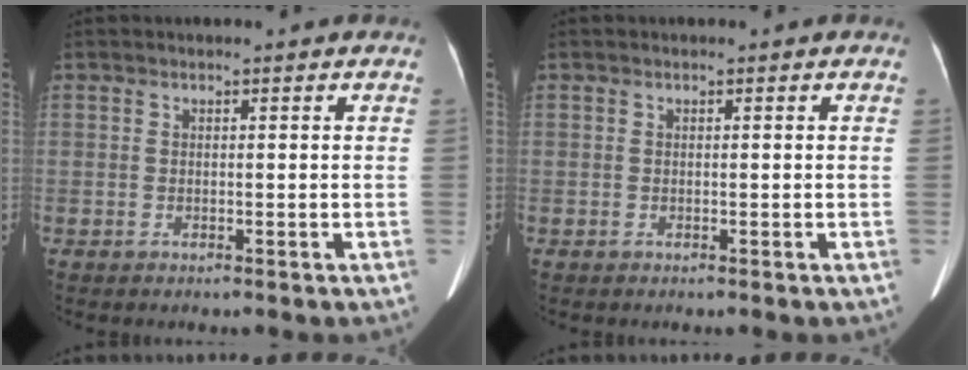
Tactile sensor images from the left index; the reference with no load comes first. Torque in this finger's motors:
{"motor_torque": [0.00, 0.00, 0.02, 0.00]}